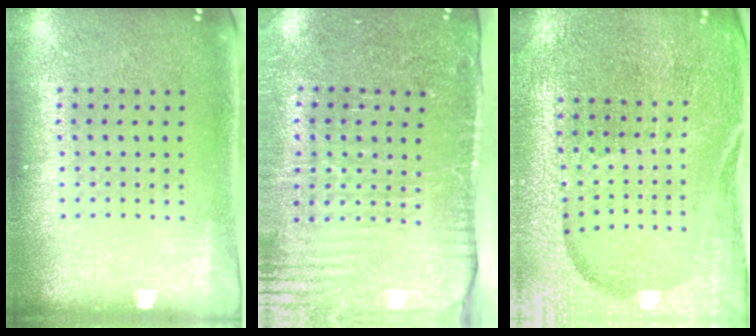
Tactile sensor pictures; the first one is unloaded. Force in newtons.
{"total": 4.5, "press": 3.9, "slide": 2.4}
{"total": 3.7, "press": 3.7, "slide": 0.8}